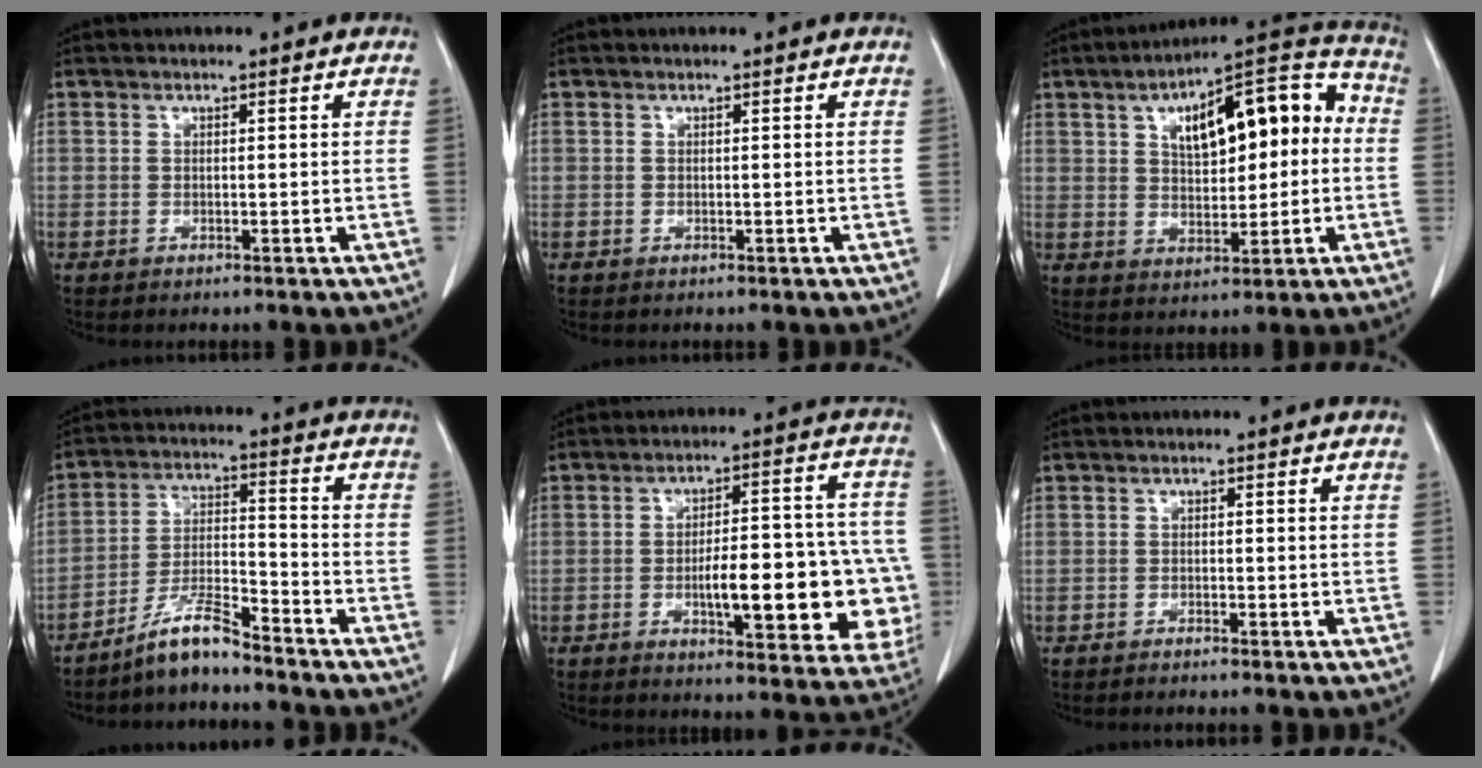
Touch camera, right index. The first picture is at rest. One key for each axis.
{"total": 0.0}
{"total": 17.1, "fx": 2.9, "fy": 6.8, "fz": 15.4, "tx": -0.228, "ty": 0.045, "tz": 0.046}
{"total": 7.6, "fx": -6.5, "fy": 0.9, "fz": 3.8, "tx": -0.079, "ty": 0.002, "tz": -0.124}
{"total": 18.1, "fx": -4.2, "fy": 5.2, "fz": 16.9, "tx": -0.156, "ty": 0.035, "tz": -0.037}
{"total": 2.2, "fx": -1.9, "fy": -0.2, "fz": 1.0, "tx": -0.013, "ty": 0.001, "tz": -0.023}